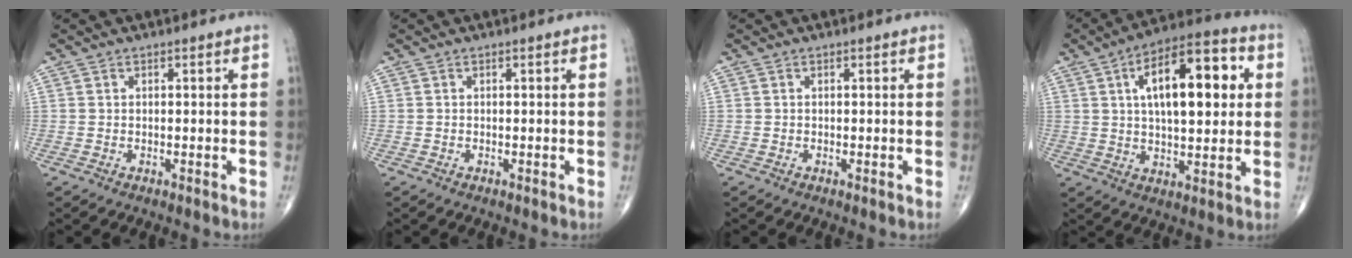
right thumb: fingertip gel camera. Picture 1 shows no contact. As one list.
[{"total": 0.0}, {"total": 0.0}, {"total": 18.0, "force": [4.2, 7.9, 15.6], "torque": [-0.218, 0.013, 0.059]}]